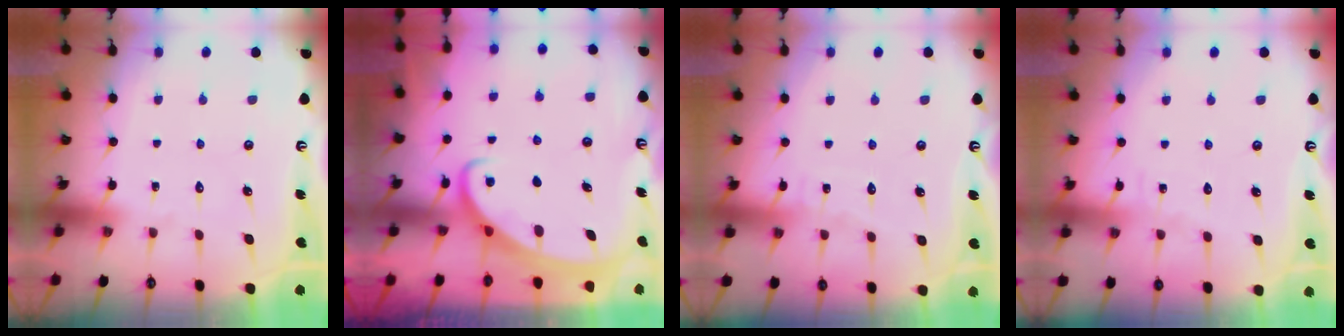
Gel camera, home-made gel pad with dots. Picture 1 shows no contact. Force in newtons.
{"total": 2.6, "press": 2.5, "slide": 0.3}
{"total": 4.8, "press": 4.8, "slide": 0.4}
{"total": 4.4, "press": 4.4, "slide": 0.5}